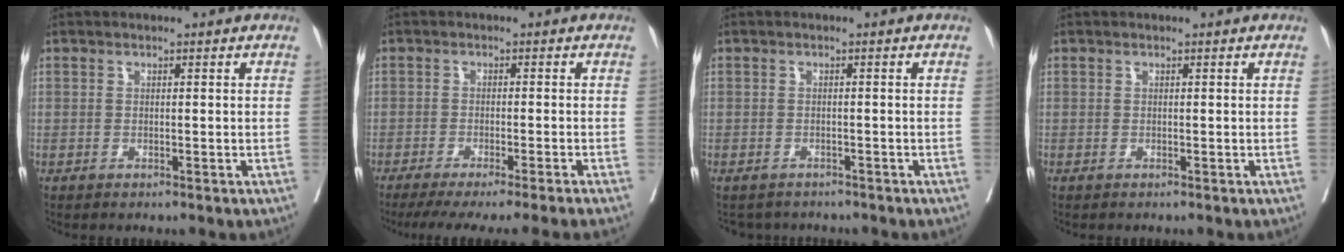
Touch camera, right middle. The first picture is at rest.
{"total": 11.1, "force": [-9.4, -1.8, 5.5], "torque": [-0.044, -0.030, -0.134]}
{"total": 3.7, "force": [-3.4, 1.4, -0.2], "torque": [0.005, -0.001, -0.047]}
{"total": 0.0}